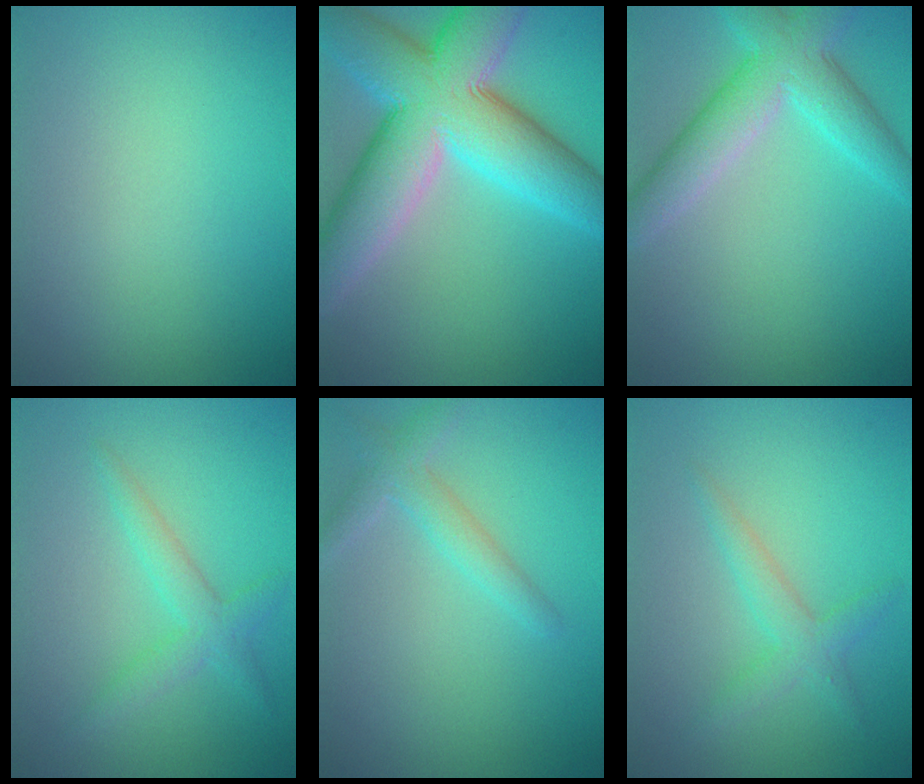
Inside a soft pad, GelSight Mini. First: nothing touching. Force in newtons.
{"total": 13.2, "press": 13.2, "slide": 0.8}
{"total": 5.4, "press": 5.4, "slide": 0.2}
{"total": 2.4, "press": 2.4, "slide": 0.2}
{"total": 2.3, "press": 2.3, "slide": 0.0}
{"total": 2.3, "press": 2.3, "slide": 0.1}